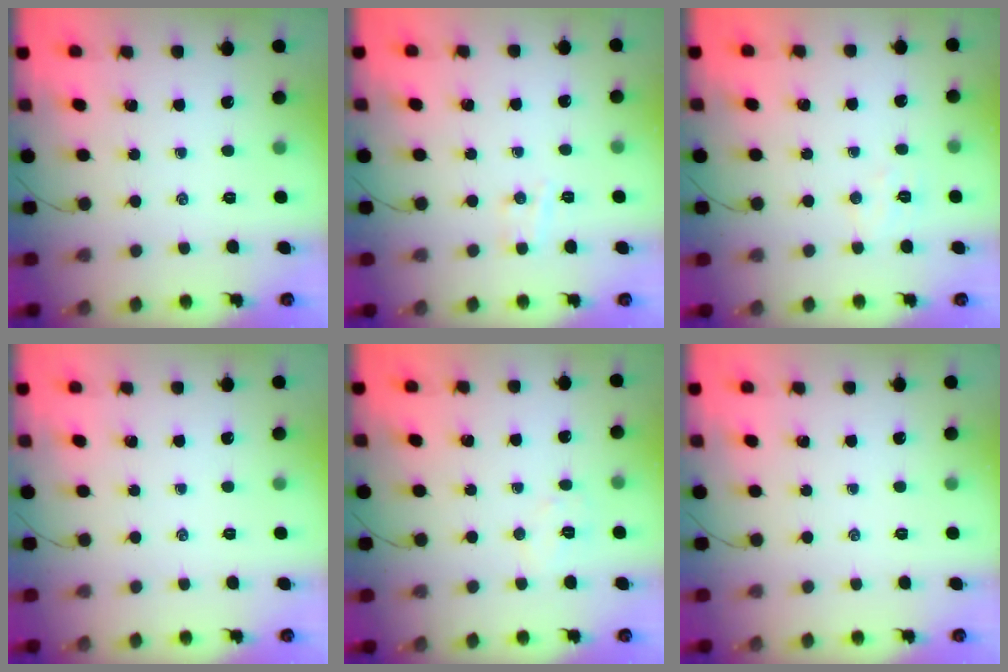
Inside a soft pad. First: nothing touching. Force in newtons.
{"total": 3.8, "press": 3.6, "slide": 1.1}
{"total": 5.6, "press": 5.5, "slide": 1.0}
{"total": 0.0}
{"total": 3.9, "press": 3.9, "slide": 0.8}
{"total": 0.0}